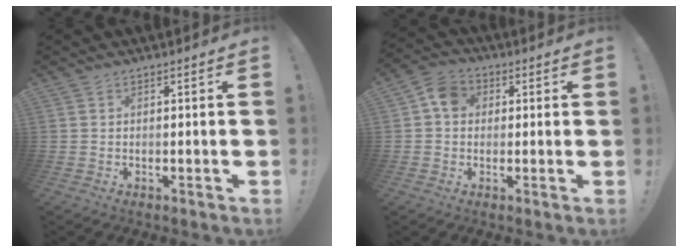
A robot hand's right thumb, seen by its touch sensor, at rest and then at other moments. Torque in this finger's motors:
{"motor_torque": [0.54, 0.47, 0.39, 0.11, 0.07]}